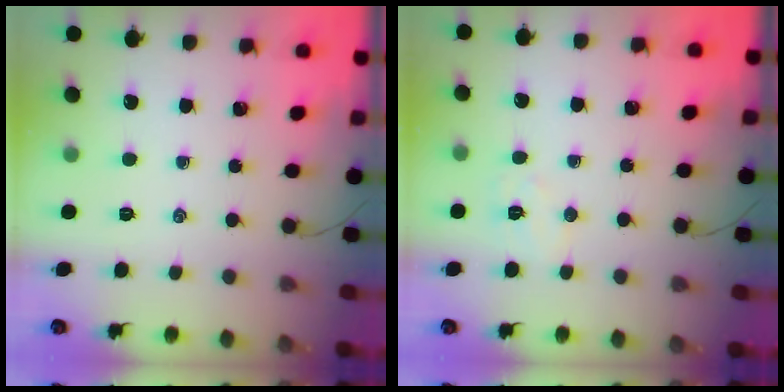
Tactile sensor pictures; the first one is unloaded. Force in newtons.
{"total": 4.9, "press": 4.7, "slide": 1.0}